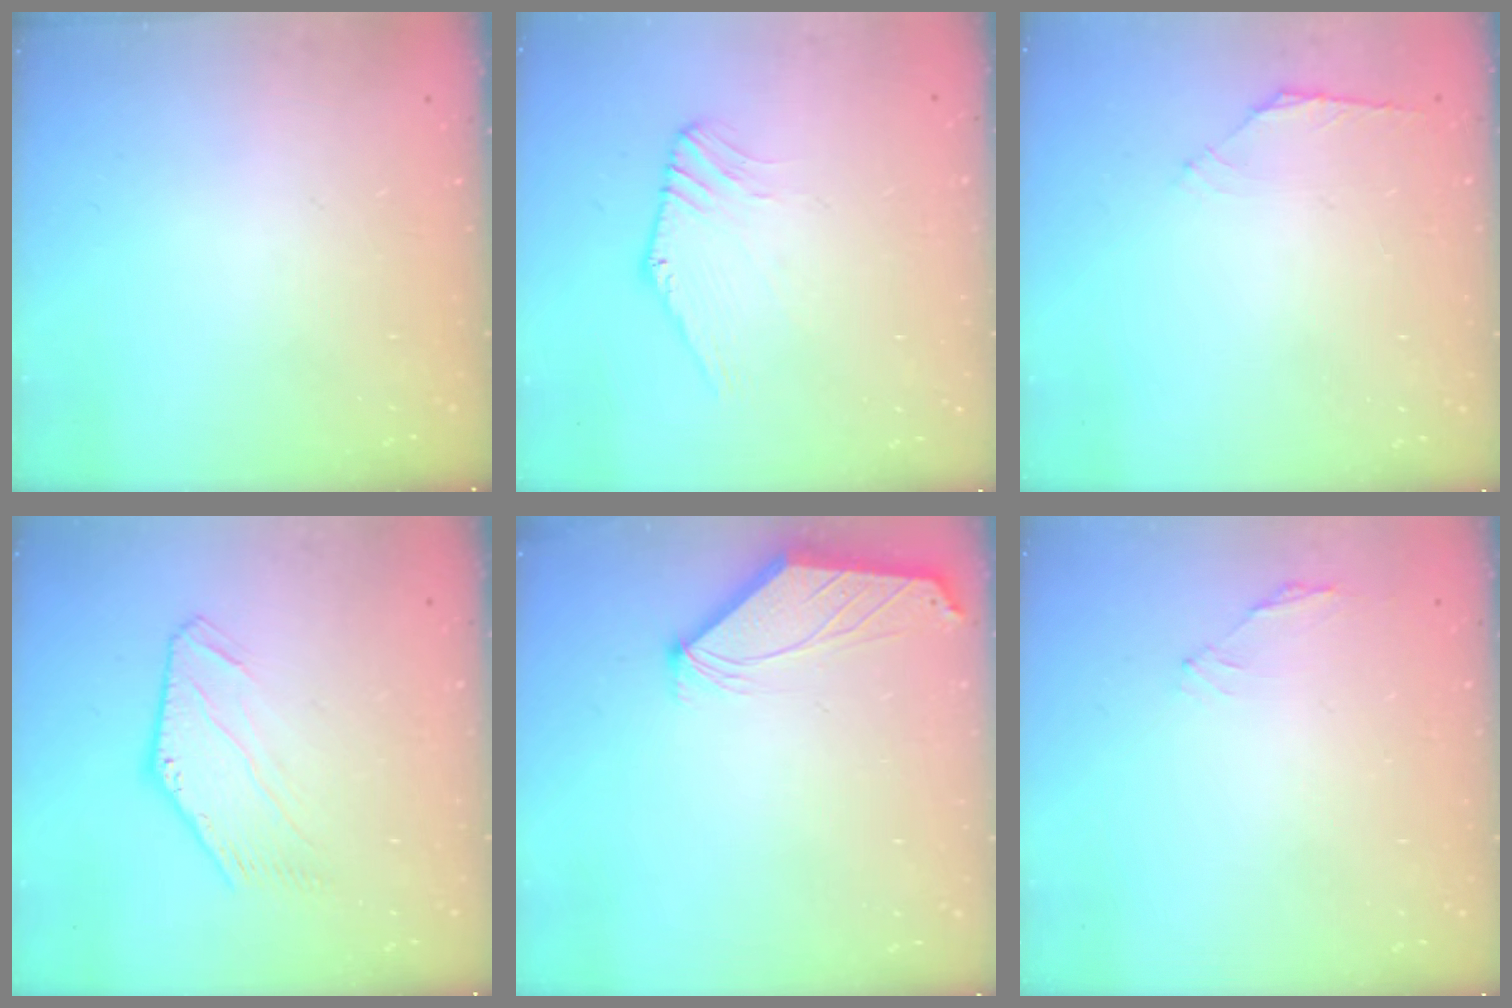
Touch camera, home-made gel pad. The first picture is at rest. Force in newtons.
{"total": 0.5, "press": 0.5, "slide": 0.3}
{"total": 2.4, "press": 2.3, "slide": 0.7}
{"total": 3.2, "press": 3.2, "slide": 0.4}
{"total": 1.0, "press": 1.0, "slide": 0.3}
{"total": 1.2, "press": 1.0, "slide": 0.5}